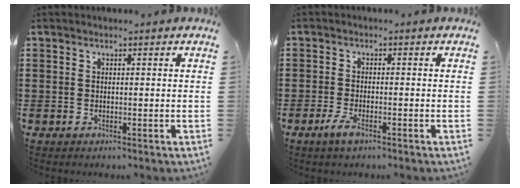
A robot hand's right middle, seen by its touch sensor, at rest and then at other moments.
{"total": 2.7, "force": [-1.5, 0.6, 2.2], "torque": [-0.051, -0.005, -0.032]}